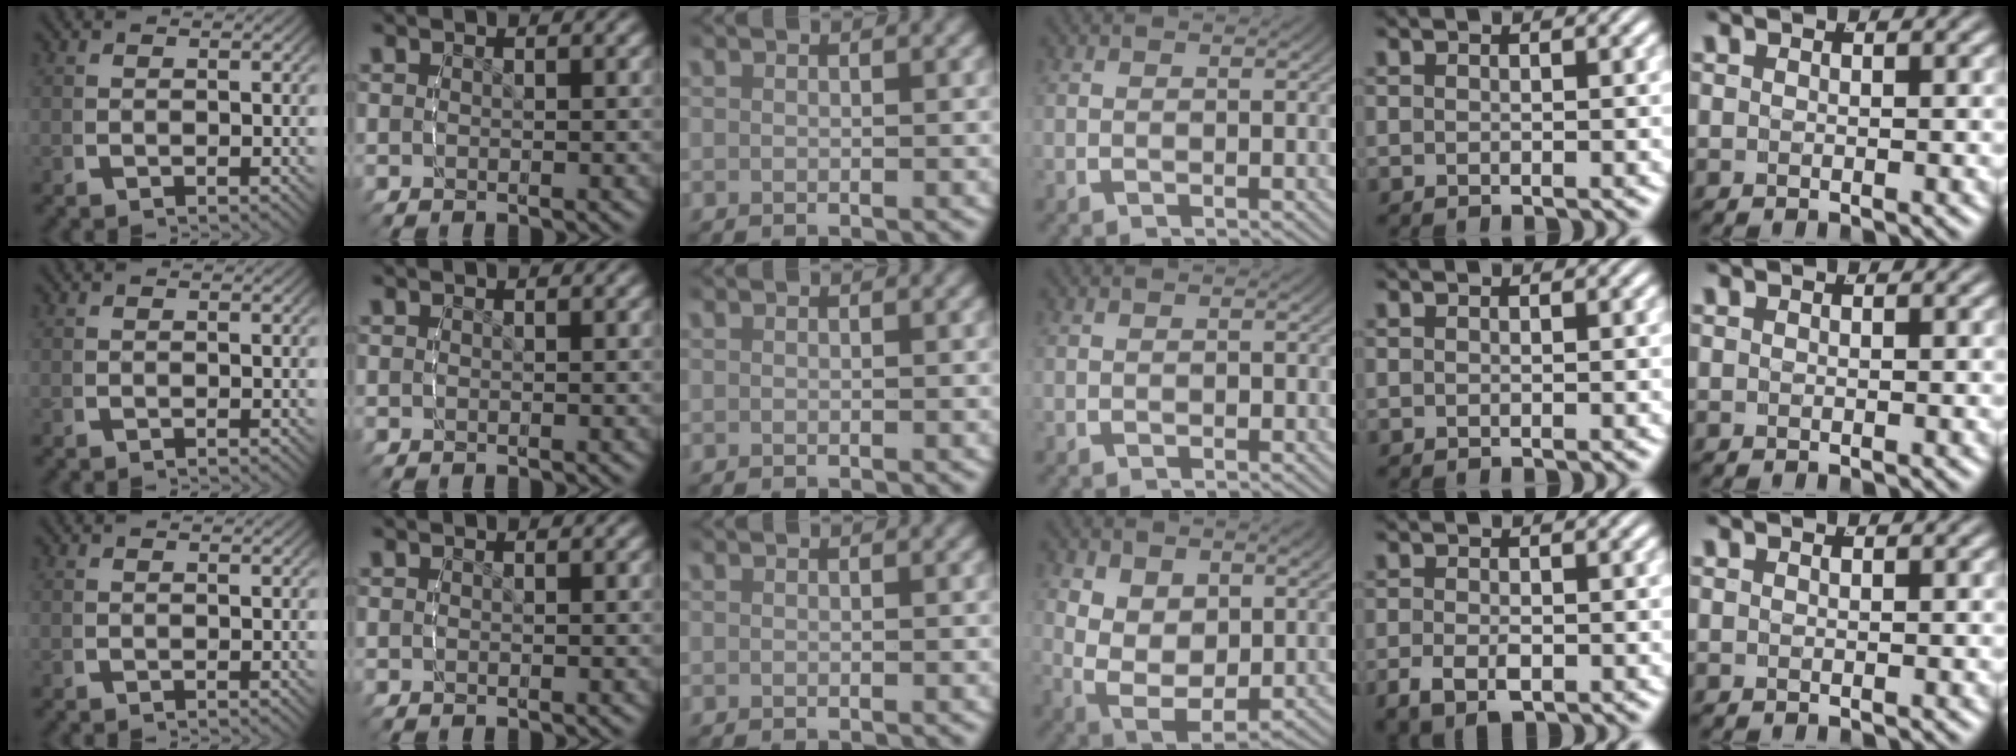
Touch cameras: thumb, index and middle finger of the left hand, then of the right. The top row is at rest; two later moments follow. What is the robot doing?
{"motion": "lift_and_place", "object": "air blower"}